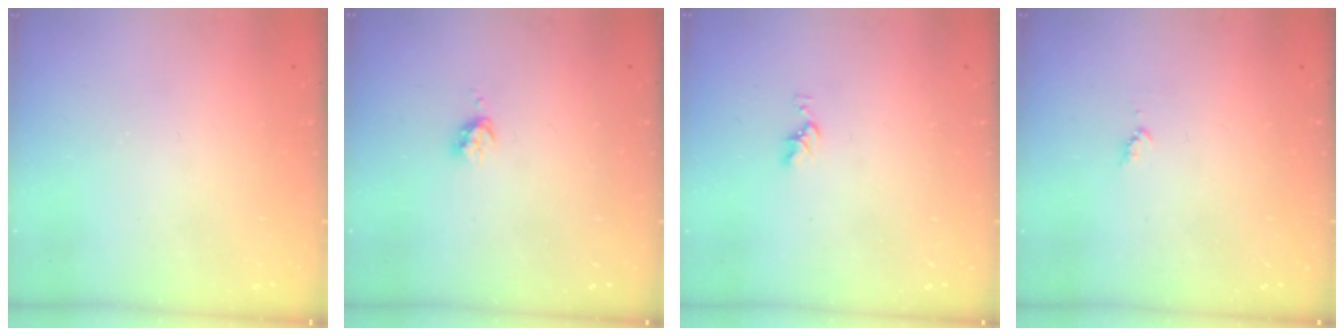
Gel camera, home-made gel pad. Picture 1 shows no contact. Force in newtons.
{"total": 3.7, "press": 3.7, "slide": 0.4}
{"total": 2.4, "press": 2.4, "slide": 0.4}
{"total": 3.6, "press": 3.6, "slide": 0.5}